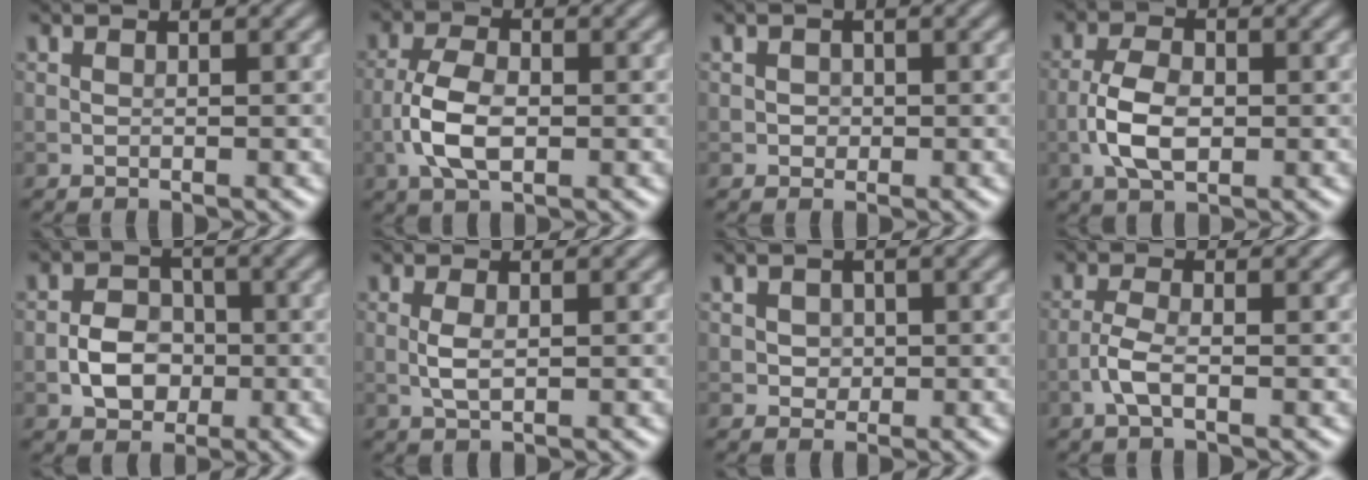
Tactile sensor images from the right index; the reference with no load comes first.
{"total": 4.6, "force": [-1.2, 2.4, 3.8], "torque": [-0.080, 0.001, -0.027]}
{"total": 0.8, "force": [0.0, 0.8, 0.2], "torque": [0.002, -0.002, -0.002]}
{"total": 4.4, "force": [-1.0, 2.4, 3.6], "torque": [-0.074, 0.002, -0.024]}
{"total": 3.8, "force": [-1.0, 2.9, 2.1], "torque": [-0.032, 0.004, -0.020]}
{"total": 1.8, "force": [-0.1, 0.7, 1.6], "torque": [-0.036, 0.000, -0.001]}
{"total": 1.3, "force": [0.1, 1.2, 0.5], "torque": [-0.007, -0.002, 0.003]}
{"total": 2.3, "force": [-1.0, 0.7, 1.9], "torque": [-0.044, 0.003, -0.025]}